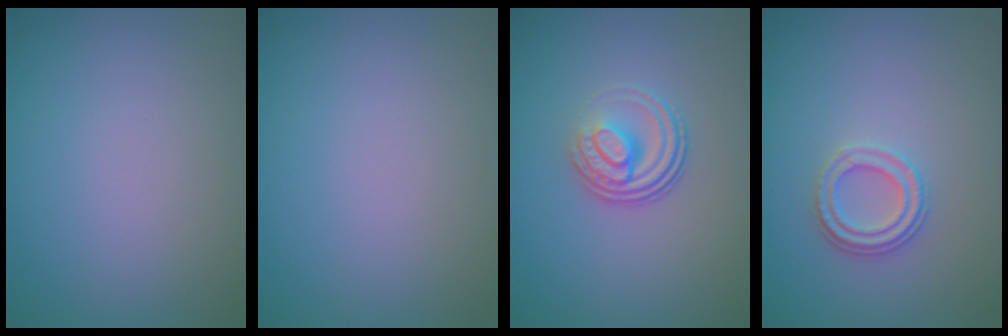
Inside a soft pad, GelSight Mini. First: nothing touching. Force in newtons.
{"total": 0.0}
{"total": 3.7, "press": 2.5, "slide": 2.8}
{"total": 2.3, "press": 2.1, "slide": 1.0}